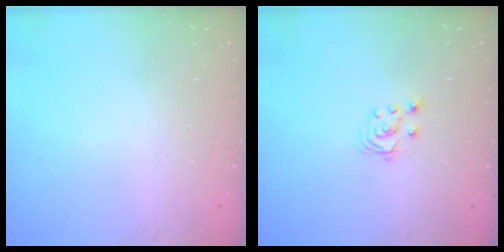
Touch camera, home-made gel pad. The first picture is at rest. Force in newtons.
{"total": 2.8, "press": 2.7, "slide": 0.7}